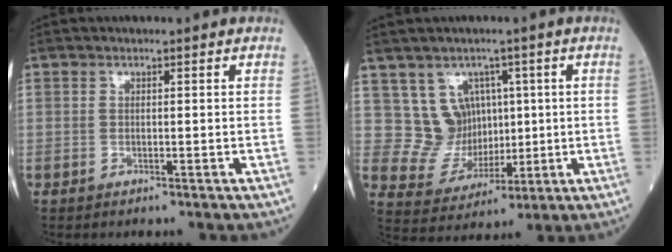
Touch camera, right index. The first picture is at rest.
{"total": 7.5, "force": [2.8, 6.7, 1.9], "torque": [-0.033, 0.023, 0.066]}